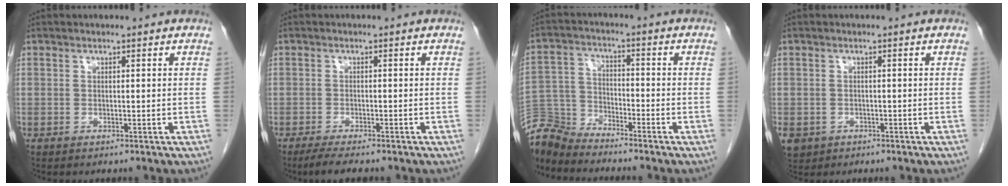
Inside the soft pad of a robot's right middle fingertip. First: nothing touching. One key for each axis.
{"total": 4.5, "fx": -3.7, "fy": 0.5, "fz": 2.6, "tx": -0.044, "ty": -0.012, "tz": -0.056}
{"total": 7.6, "fx": -7.6, "fy": 0.4, "fz": -0.1, "tx": -0.007, "ty": 0.003, "tz": -0.154}
{"total": 5.3, "fx": -2.6, "fy": 4.4, "fz": 1.4, "tx": -0.038, "ty": -0.002, "tz": -0.038}